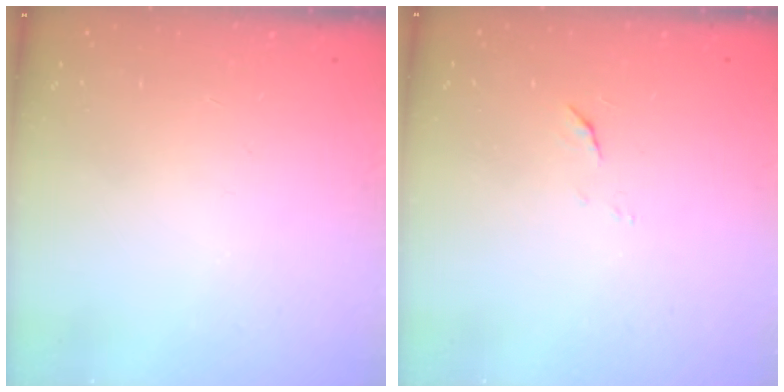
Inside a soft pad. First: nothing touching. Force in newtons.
{"total": 4.1, "press": 4.1, "slide": 0.3}